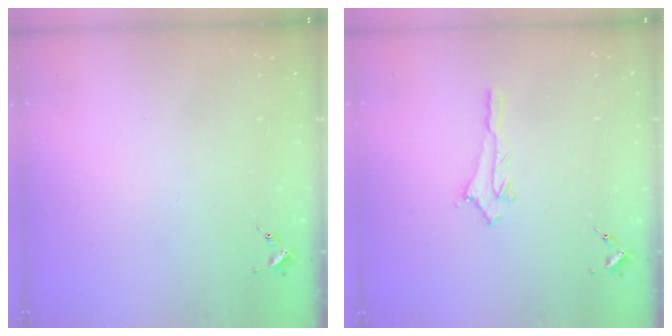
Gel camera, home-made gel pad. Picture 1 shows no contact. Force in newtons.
{"total": 2.8, "press": 2.8, "slide": 0.3}